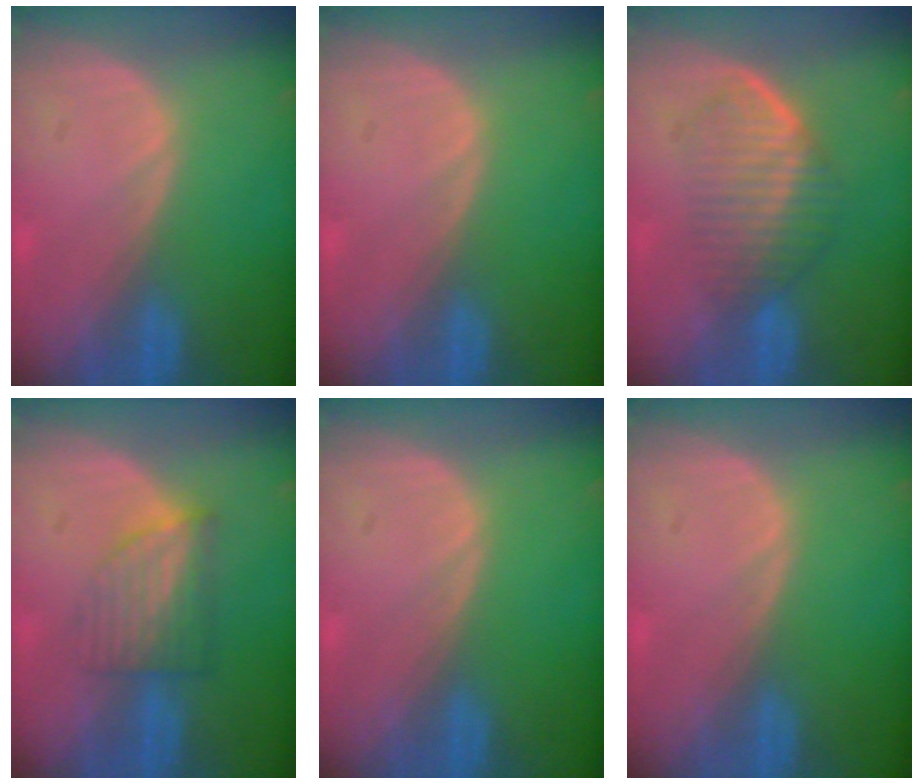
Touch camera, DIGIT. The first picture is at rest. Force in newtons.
{"total": 0.0}
{"total": 6.9, "press": 6.1, "slide": 3.3}
{"total": 6.2, "press": 5.5, "slide": 2.9}
{"total": 0.0}
{"total": 0.0}